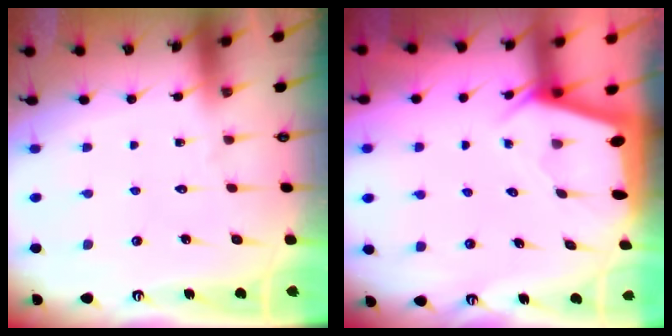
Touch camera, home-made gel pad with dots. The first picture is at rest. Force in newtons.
{"total": 2.2, "press": 2.2, "slide": 0.3}